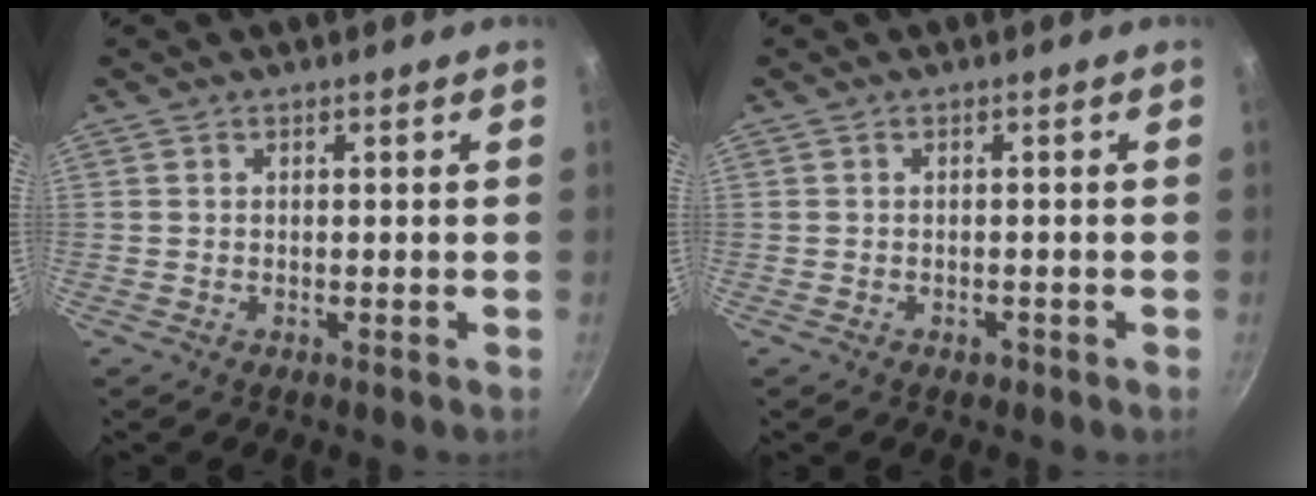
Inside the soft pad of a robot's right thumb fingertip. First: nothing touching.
{"total": 1.0, "force": [-0.6, 0.7, 0.4], "torque": [-0.004, 0.006, -0.005]}